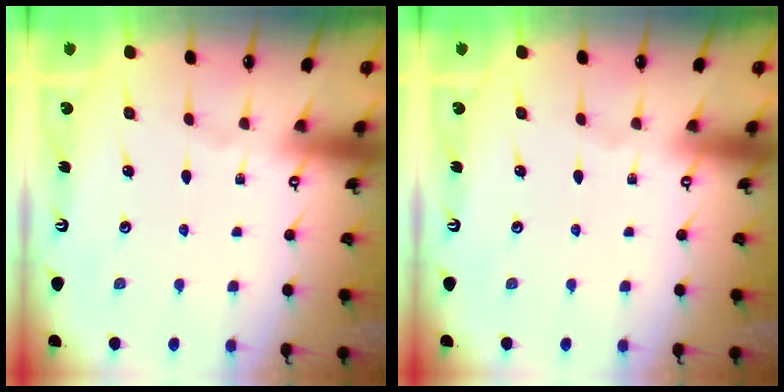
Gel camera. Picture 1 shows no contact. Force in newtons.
{"total": 0.0}